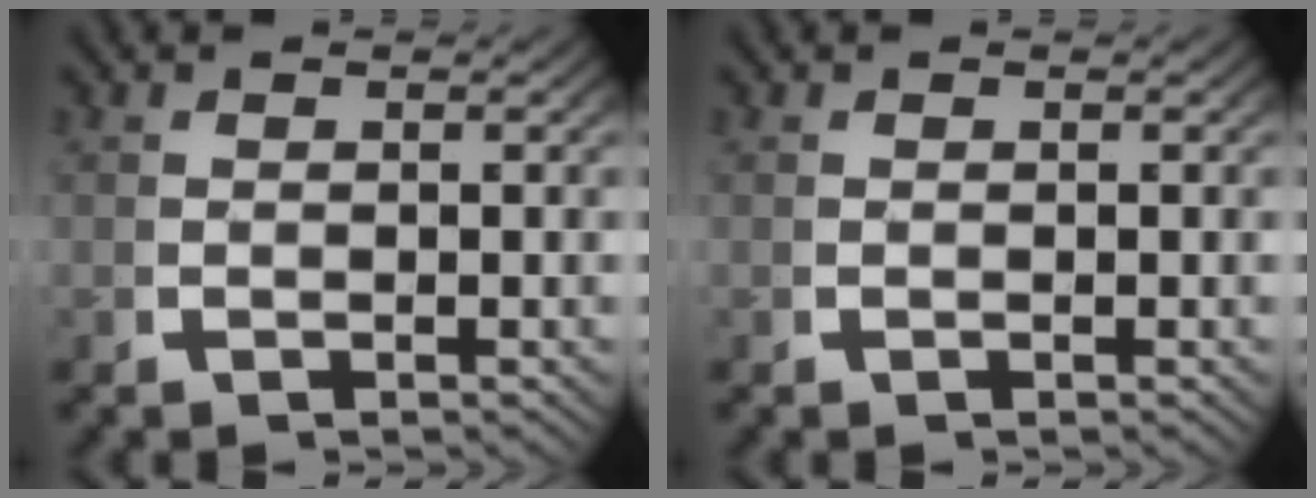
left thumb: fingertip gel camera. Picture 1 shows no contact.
{"total": 0.0}